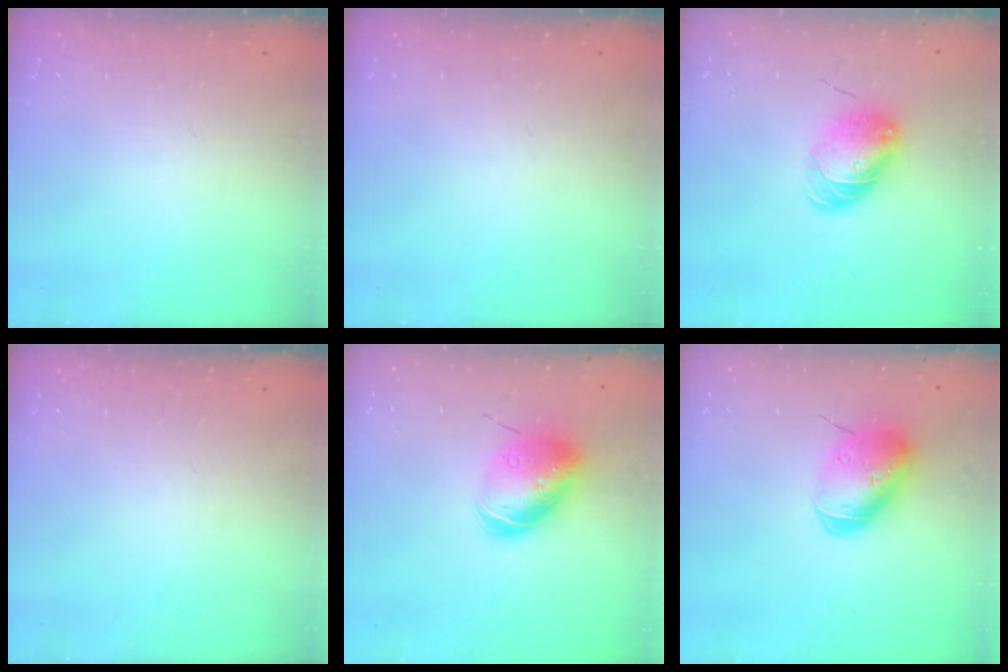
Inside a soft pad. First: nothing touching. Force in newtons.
{"total": 0.0}
{"total": 8.5, "press": 8.5, "slide": 0.4}
{"total": 0.0}
{"total": 12.9, "press": 12.8, "slide": 2.0}
{"total": 12.3, "press": 12.1, "slide": 1.9}